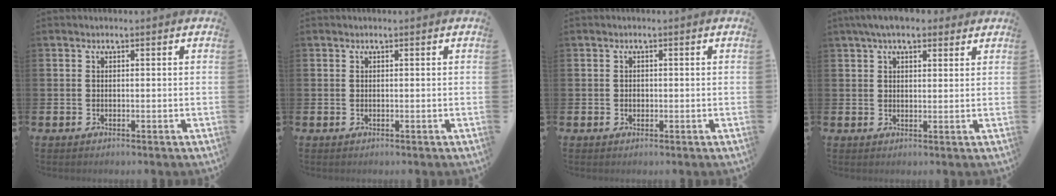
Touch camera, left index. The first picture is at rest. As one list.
[{"total": 0.0}, {"total": 0.7, "force": [-0.1, 0.6, 0.4], "torque": [0.000, 0.001, -0.005]}, {"total": 4.8, "force": [3.9, 1.7, 2.3], "torque": [-0.044, -0.007, 0.071]}]